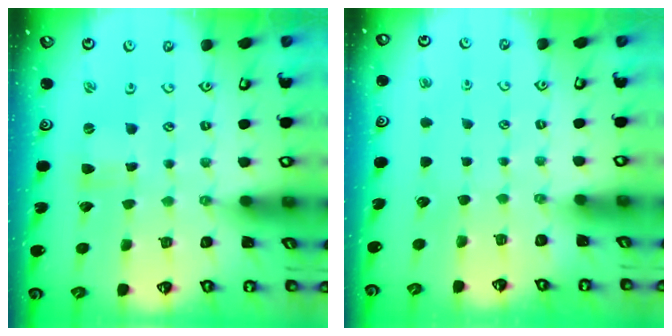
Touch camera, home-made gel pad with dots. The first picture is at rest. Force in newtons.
{"total": 0.0}